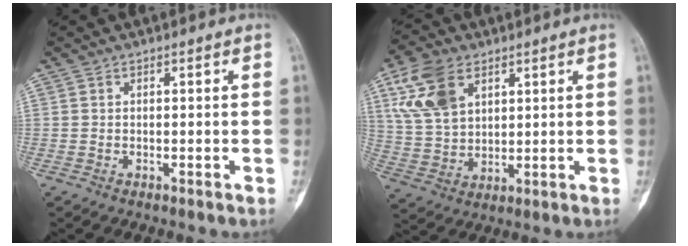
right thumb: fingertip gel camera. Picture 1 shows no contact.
{"total": 12.0, "force": [5.5, 7.6, 7.6], "torque": [-0.141, -0.011, 0.114]}